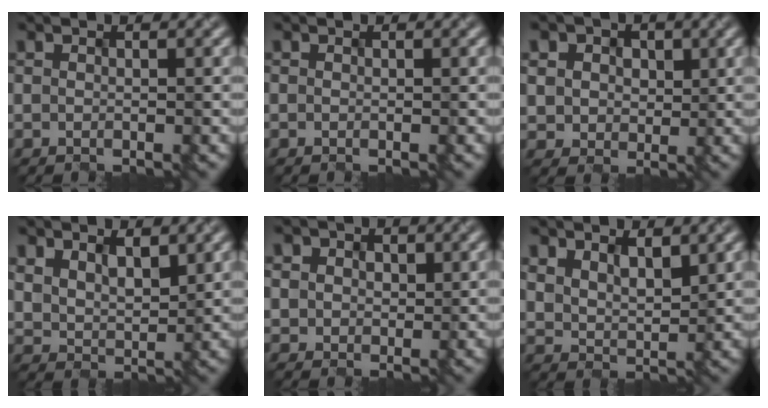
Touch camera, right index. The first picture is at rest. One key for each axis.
{"total": 0.0}
{"total": 5.0, "fx": 1.8, "fy": 4.3, "fz": 1.8, "tx": -0.064, "ty": 0.009, "tz": 0.029}
{"total": 3.9, "fx": 1.7, "fy": 2.7, "fz": 2.2, "tx": -0.050, "ty": -0.012, "tz": 0.029}
{"total": 3.4, "fx": 1.3, "fy": 2.9, "fz": 1.1, "tx": -0.042, "ty": 0.002, "tz": 0.021}
{"total": 3.5, "fx": 1.8, "fy": 2.3, "fz": 2.0, "tx": -0.046, "ty": -0.011, "tz": 0.033}